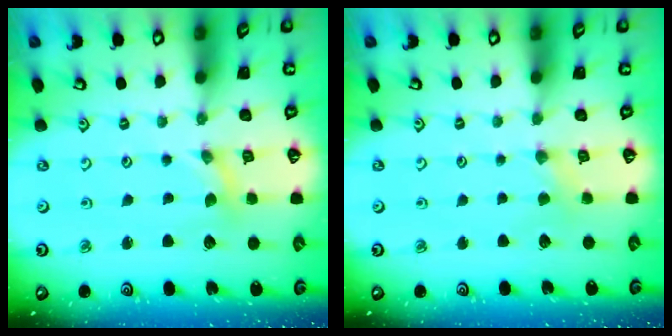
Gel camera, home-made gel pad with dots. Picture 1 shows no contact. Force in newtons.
{"total": 1.6, "press": 1.5, "slide": 0.4}